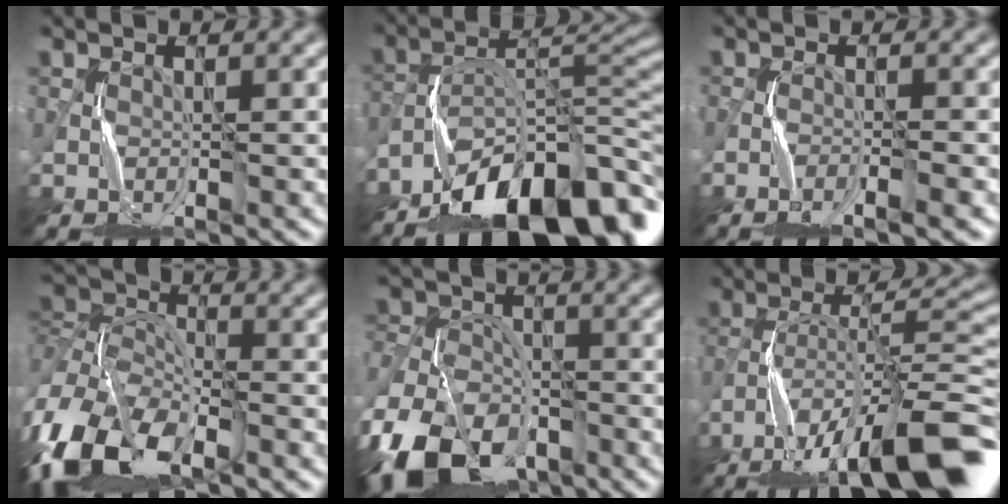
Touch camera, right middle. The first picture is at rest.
{"total": 14.6, "force": [-10.3, 5.3, 8.9], "torque": [-0.152, 0.017, -0.177]}
{"total": 2.7, "force": [-1.9, 0.3, 1.9], "torque": [-0.028, -0.001, -0.037]}
{"total": 10.4, "force": [-5.6, 6.2, 6.3], "torque": [-0.131, -0.011, -0.121]}
{"total": 12.4, "force": [-8.2, 7.0, 6.2], "torque": [-0.119, -0.030, -0.158]}
{"total": 14.6, "force": [-10.0, 3.5, 10.1], "torque": [-0.176, 0.014, -0.160]}